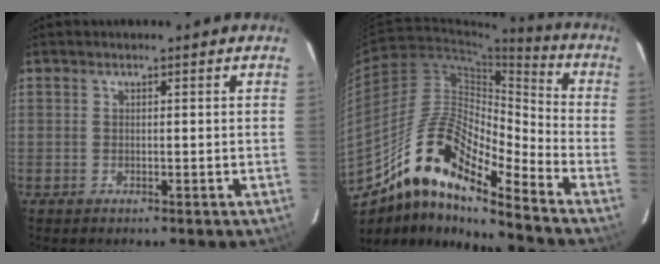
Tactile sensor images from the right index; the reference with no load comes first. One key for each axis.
{"total": 17.5, "fx": -11.8, "fy": 4.3, "fz": 12.2, "tx": -0.227, "ty": 0.025, "tz": -0.207}